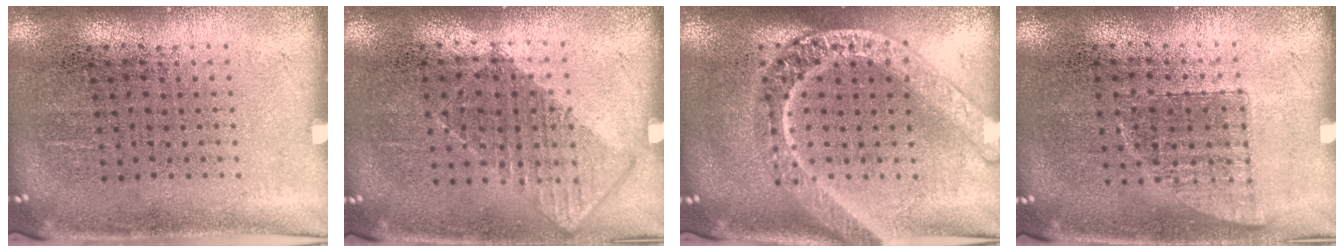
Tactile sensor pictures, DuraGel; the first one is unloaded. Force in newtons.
{"total": 0.8, "press": 0.6, "slide": 0.4}
{"total": 3.3, "press": 3.3, "slide": 0.4}
{"total": 0.7, "press": 0.6, "slide": 0.2}